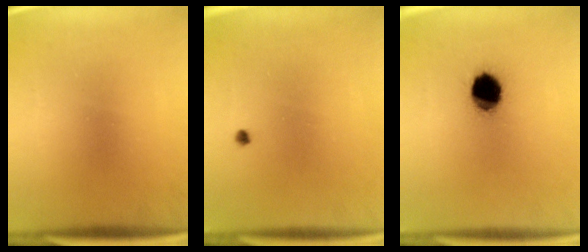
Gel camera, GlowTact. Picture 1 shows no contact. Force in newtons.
{"total": 0.6}
{"total": 10.8}